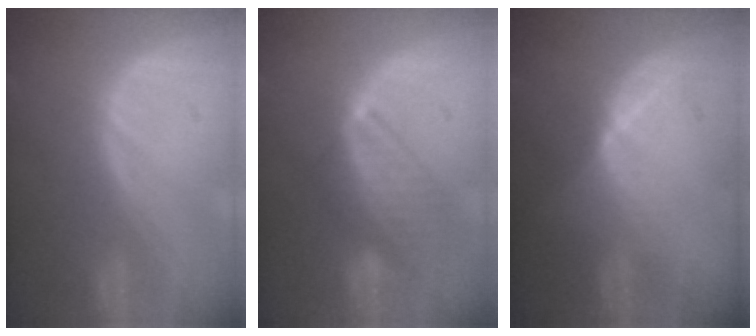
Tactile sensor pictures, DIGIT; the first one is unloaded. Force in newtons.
{"total": 7.8, "press": 7.1, "slide": 3.3}
{"total": 6.4, "press": 6.1, "slide": 2.2}